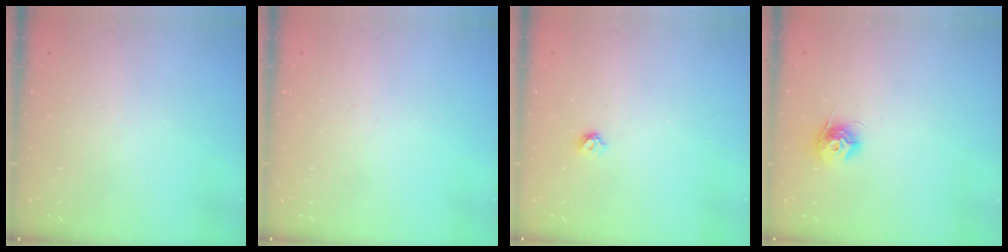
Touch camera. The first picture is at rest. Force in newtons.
{"total": 0.0}
{"total": 4.8, "press": 4.8, "slide": 0.8}
{"total": 9.6, "press": 9.6, "slide": 0.4}